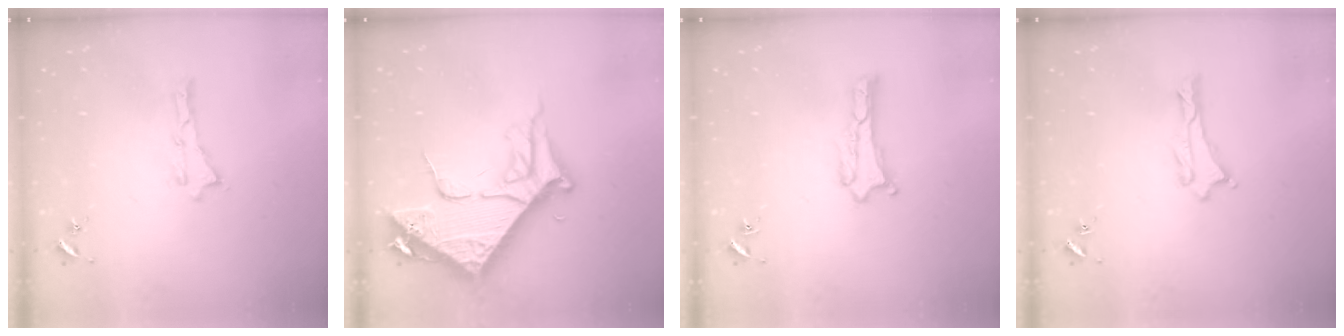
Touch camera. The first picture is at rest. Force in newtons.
{"total": 10.4, "press": 10.3, "slide": 1.2}
{"total": 0.9, "press": 0.9, "slide": 0.0}
{"total": 0.0}